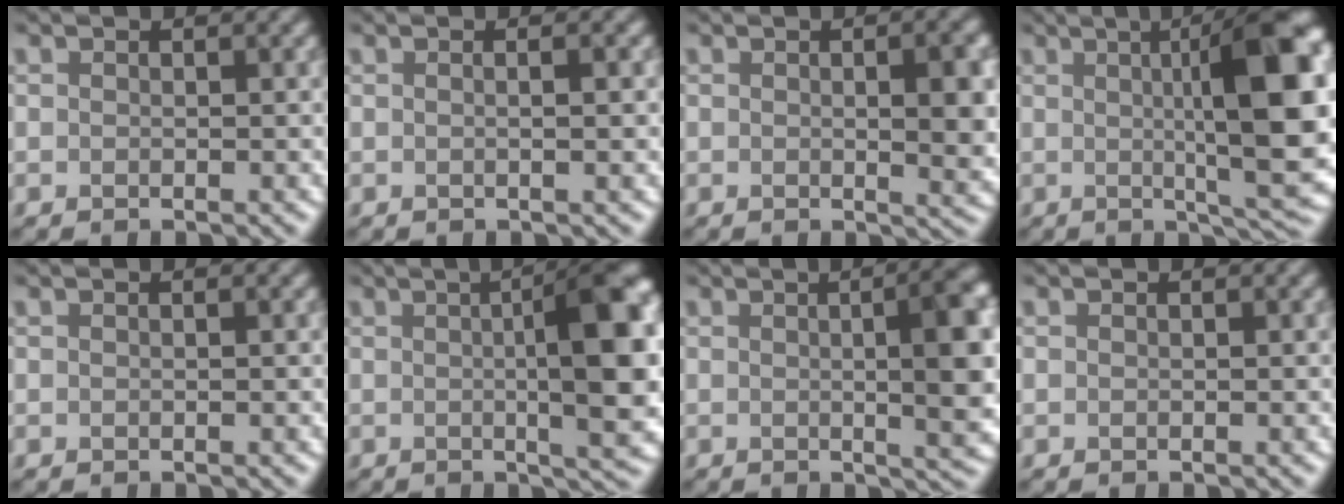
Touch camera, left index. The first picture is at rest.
{"total": 2.6, "force": [0.4, 1.0, 2.3], "torque": [-0.013, 0.003, -0.015]}
{"total": 5.5, "force": [0.3, 1.4, 5.3], "torque": [-0.065, 0.000, 0.009]}
{"total": 14.3, "force": [1.5, 3.6, 13.8], "torque": [-0.158, 0.011, 0.023]}
{"total": 0.0}
{"total": 11.5, "force": [0.9, 3.3, 11.0], "torque": [-0.111, 0.012, 0.011]}
{"total": 9.3, "force": [0.7, 2.9, 8.8], "torque": [-0.074, 0.016, 0.004]}
{"total": 0.0}